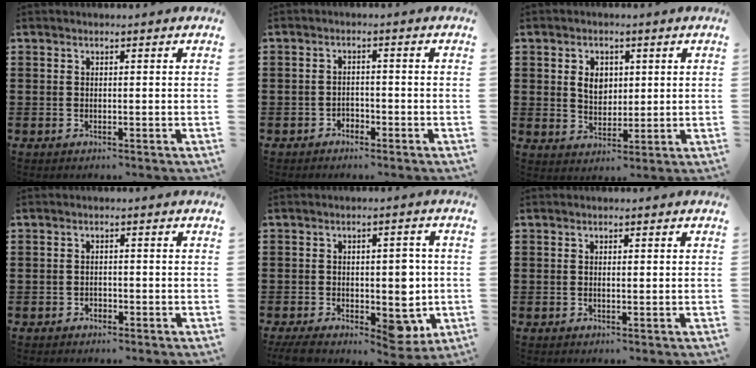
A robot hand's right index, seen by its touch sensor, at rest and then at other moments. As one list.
[{"total": 1.6, "force": [-1.4, 0.7, 0.0], "torque": [-0.007, 0.002, -0.032]}, {"total": 4.1, "force": [1.0, 3.1, 2.5], "torque": [-0.051, 0.008, 0.014]}, {"total": 1.0, "force": [-0.7, 0.7, 0.1], "torque": [-0.006, 0.000, -0.016]}, {"total": 7.6, "force": [-1.7, 4.5, 6.0], "torque": [-0.078, 0.006, -0.028]}, {"total": 0.8, "force": [0.1, 0.4, 0.7], "torque": [-0.014, 0.002, 0.001]}]